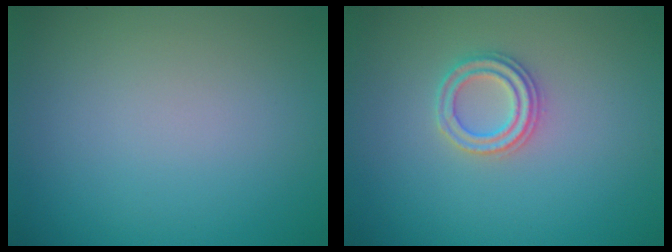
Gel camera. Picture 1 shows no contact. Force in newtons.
{"total": 2.3, "press": 2.3, "slide": 0.3}